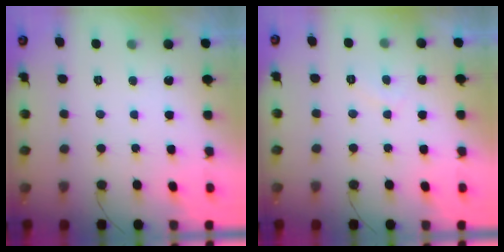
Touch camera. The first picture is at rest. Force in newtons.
{"total": 3.1, "press": 3.0, "slide": 0.6}